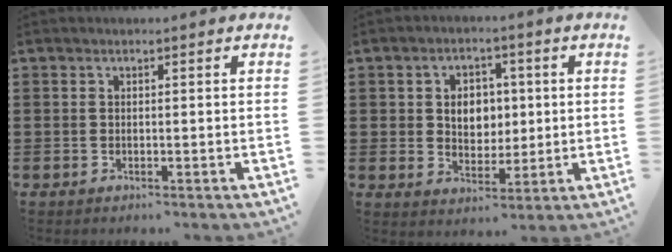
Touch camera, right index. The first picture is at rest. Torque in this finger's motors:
{"motor_torque": [1.22, 0.92, 0.24, 0.04]}